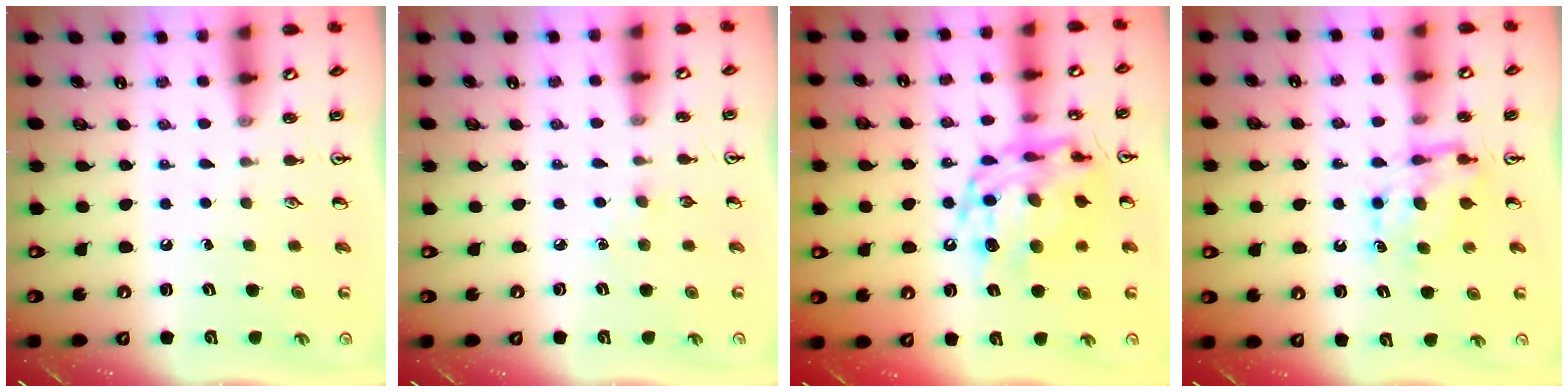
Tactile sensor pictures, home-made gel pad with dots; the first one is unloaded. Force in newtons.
{"total": 2.6, "press": 2.5, "slide": 0.3}
{"total": 15.4, "press": 15.3, "slide": 1.4}
{"total": 7.2, "press": 7.2, "slide": 0.1}